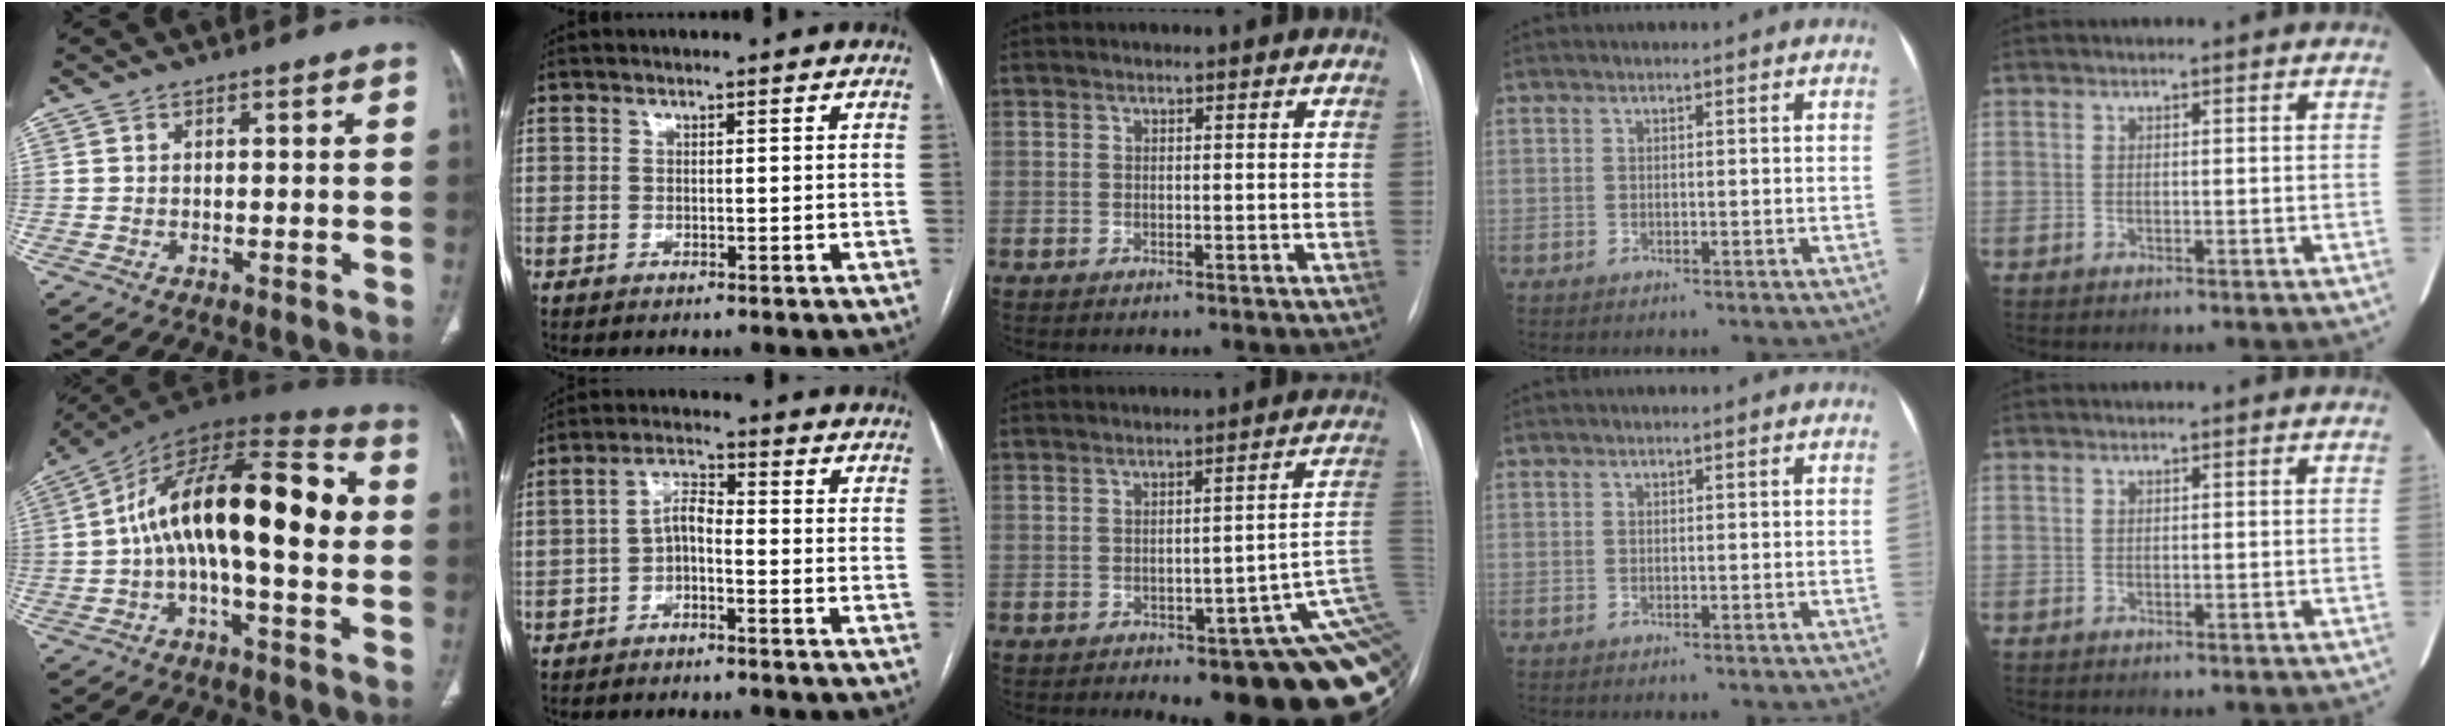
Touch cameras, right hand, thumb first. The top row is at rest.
{"thumb": {"total": 24.3, "force": [1.0, 9.6, 22.2], "torque": [-0.349, 0.044, 0.004]}, "index": {"total": 4.2, "force": [-1.4, 1.4, 3.7], "torque": [-0.072, 0.016, -0.029]}, "middle": {"total": 20.5, "force": [-7.3, 5.7, 18.3], "torque": [-0.117, 0.028, -0.079]}}